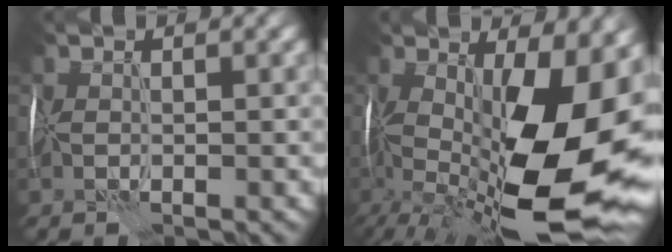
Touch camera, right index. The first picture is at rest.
{"total": 17.3, "force": [-1.8, 6.5, 15.9], "torque": [-0.252, -0.011, -0.022]}